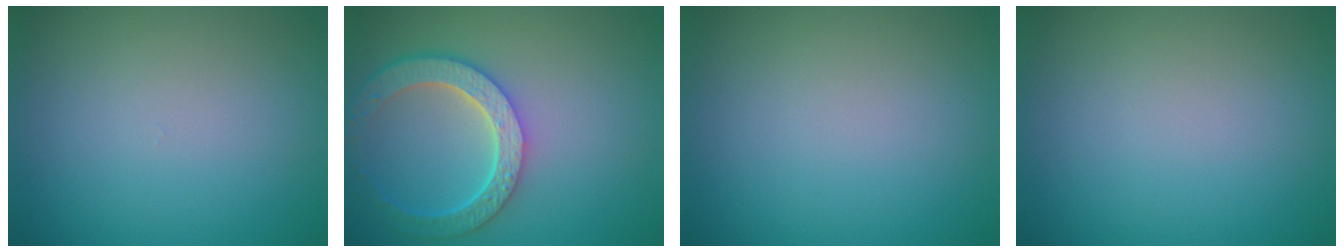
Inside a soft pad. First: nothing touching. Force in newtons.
{"total": 6.0, "press": 4.7, "slide": 3.7}
{"total": 0.0}
{"total": 0.0}